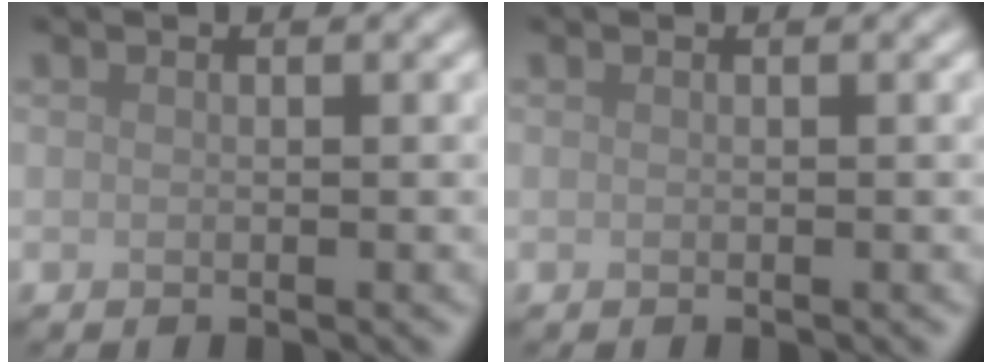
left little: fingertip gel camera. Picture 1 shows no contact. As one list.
[{"total": 0.0}]